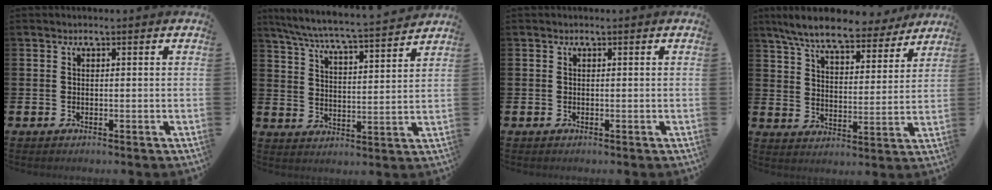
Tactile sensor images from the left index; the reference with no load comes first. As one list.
[{"total": 6.7, "force": [6.4, 0.0, 2.1], "torque": [-0.068, -0.048, 0.110]}, {"total": 0.0}, {"total": 8.9, "force": [8.0, 1.6, 3.5], "torque": [-0.095, -0.040, 0.141]}]